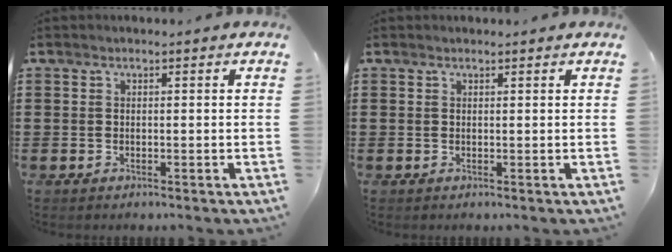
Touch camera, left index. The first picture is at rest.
{"total": 0.5, "force": [0.5, 0.1, 0.1], "torque": [-0.003, 0.001, 0.010]}